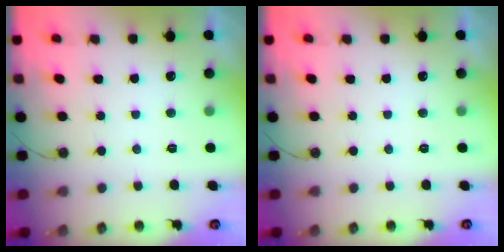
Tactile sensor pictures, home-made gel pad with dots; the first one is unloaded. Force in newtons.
{"total": 0.6, "press": 0.1, "slide": 0.5}